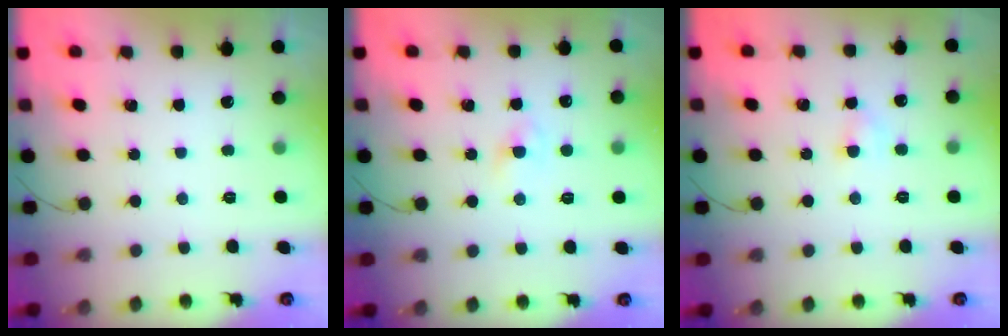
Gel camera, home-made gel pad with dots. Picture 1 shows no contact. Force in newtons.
{"total": 1.2, "press": 1.0, "slide": 0.5}
{"total": 3.0, "press": 2.8, "slide": 1.0}